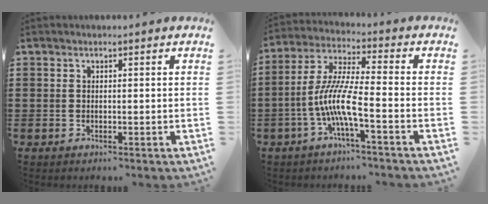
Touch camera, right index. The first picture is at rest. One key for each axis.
{"total": 9.2, "fx": -3.5, "fy": 1.2, "fz": 8.5, "tx": -0.193, "ty": -0.018, "tz": -0.075}